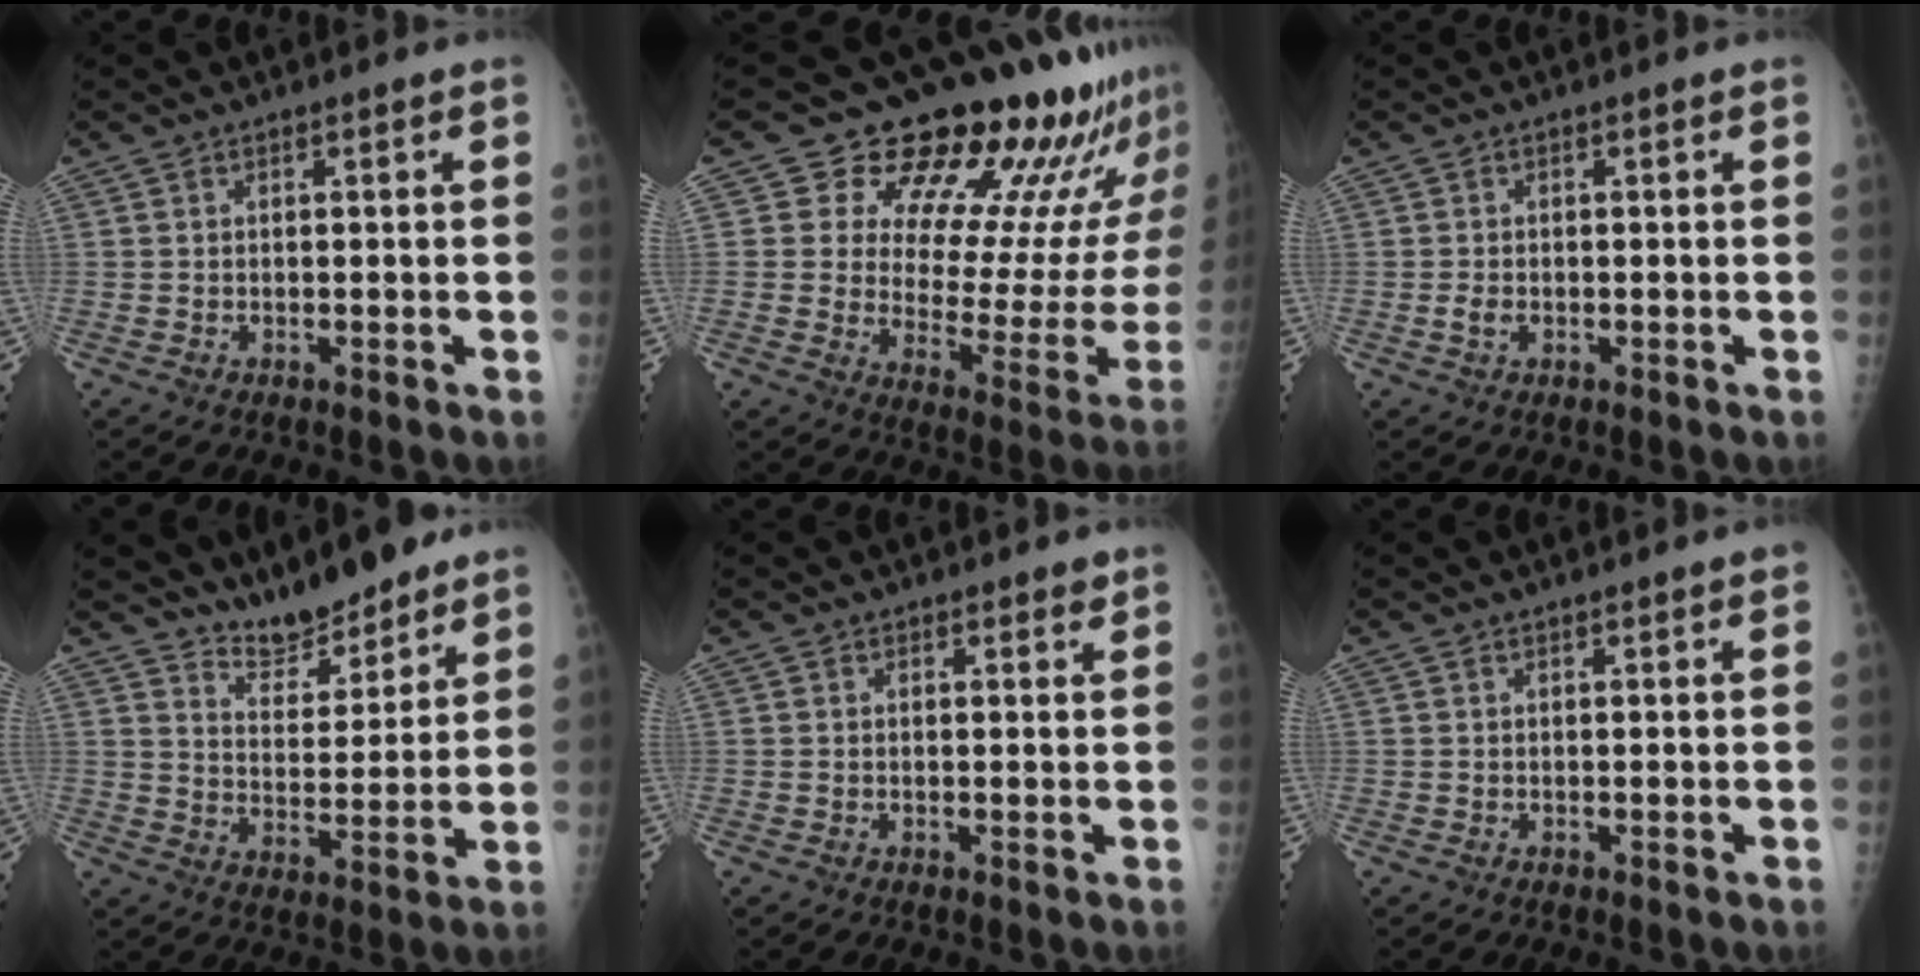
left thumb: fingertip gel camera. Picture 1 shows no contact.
{"total": 23.2, "force": [19.1, 8.4, 10.1], "torque": [-0.091, -0.136, 0.247]}
{"total": 1.7, "force": [-0.5, 1.2, 1.2], "torque": [-0.021, 0.001, -0.009]}
{"total": 10.0, "force": [8.7, 3.1, 3.7], "torque": [-0.034, -0.061, 0.153]}
{"total": 1.5, "force": [1.2, 0.8, 0.6], "torque": [0.006, -0.007, 0.012]}
{"total": 1.5, "force": [1.0, 0.3, 1.1], "torque": [-0.014, 0.000, 0.012]}